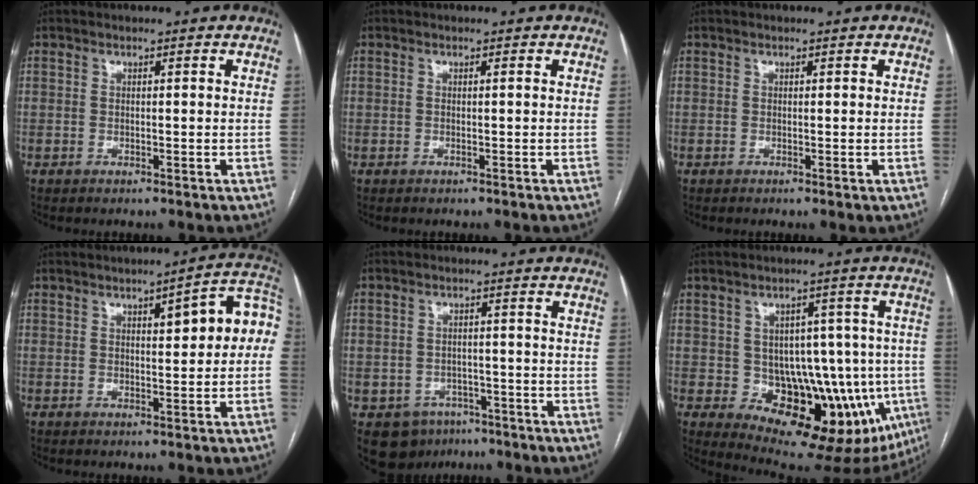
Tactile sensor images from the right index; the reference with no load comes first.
{"total": 0.0}
{"total": 0.0}
{"total": 8.7, "force": [1.5, 1.8, 8.4], "torque": [-0.105, 0.030, 0.015]}
{"total": 7.3, "force": [-4.2, 5.7, 1.6], "torque": [-0.025, 0.008, -0.052]}
{"total": 16.5, "force": [-4.2, 9.5, 12.8], "torque": [-0.142, 0.021, -0.032]}